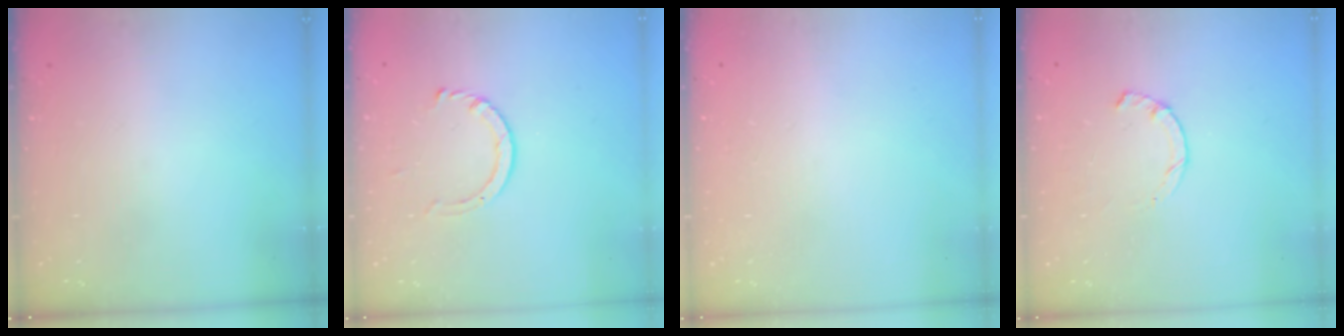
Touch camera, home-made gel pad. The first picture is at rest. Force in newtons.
{"total": 3.3, "press": 3.3, "slide": 0.4}
{"total": 2.6, "press": 2.6, "slide": 0.2}
{"total": 1.9, "press": 1.9, "slide": 0.3}